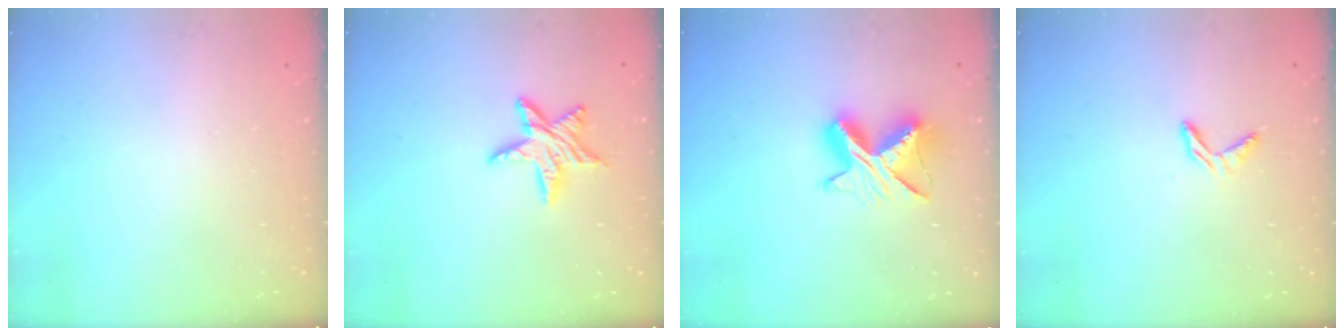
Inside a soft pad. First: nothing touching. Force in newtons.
{"total": 9.8, "press": 9.8, "slide": 0.6}
{"total": 10.4, "press": 10.4, "slide": 0.5}
{"total": 5.0, "press": 5.0, "slide": 0.4}